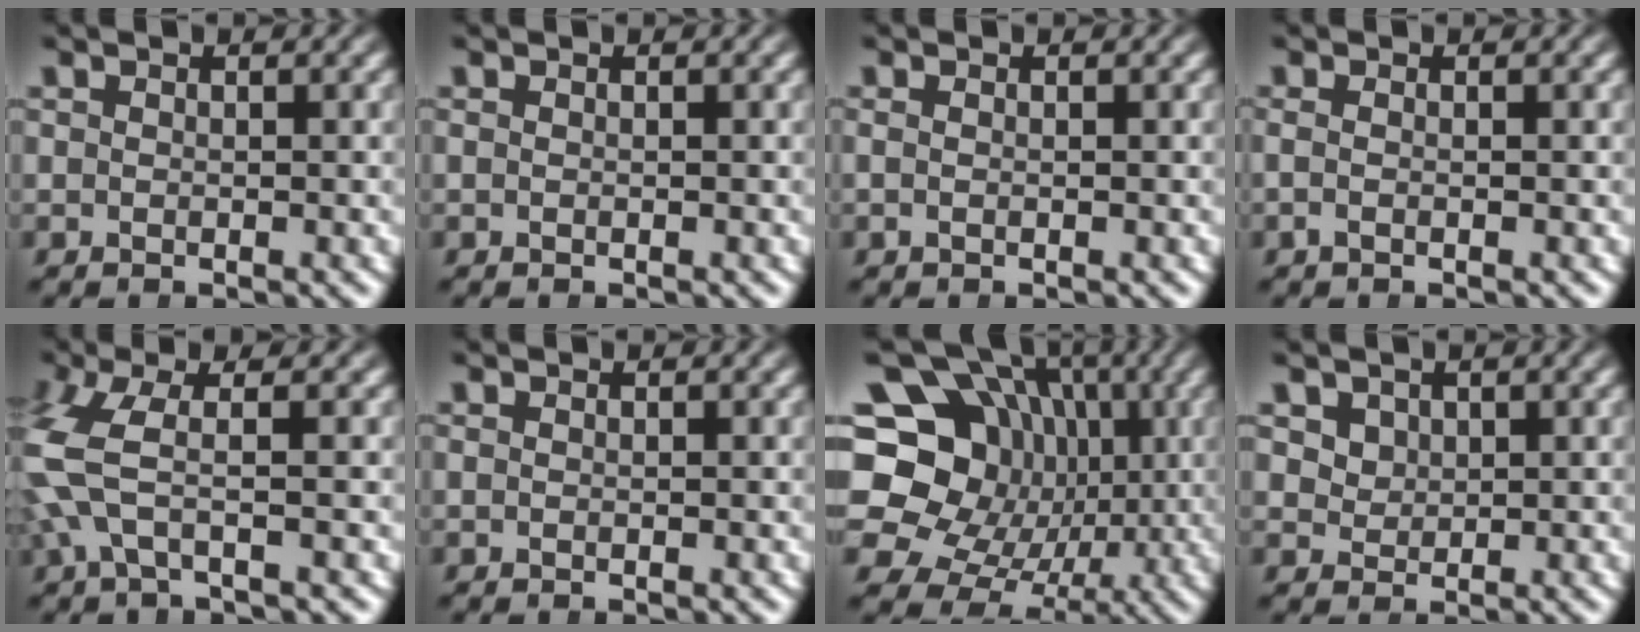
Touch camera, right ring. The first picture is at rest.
{"total": 0.0}
{"total": 0.6, "force": [-0.1, -0.3, 0.5], "torque": [-0.007, -0.003, 0.001]}
{"total": 0.8, "force": [-0.3, -0.2, 0.7], "torque": [-0.015, -0.004, -0.003]}
{"total": 4.7, "force": [0.4, 2.2, 4.1], "torque": [-0.100, 0.004, 0.005]}
{"total": 0.0}
{"total": 19.4, "force": [0.9, 16.5, 10.0], "torque": [-0.202, -0.058, 0.023]}
{"total": 1.7, "force": [1.4, 0.9, 0.6], "torque": [-0.006, -0.008, 0.037]}